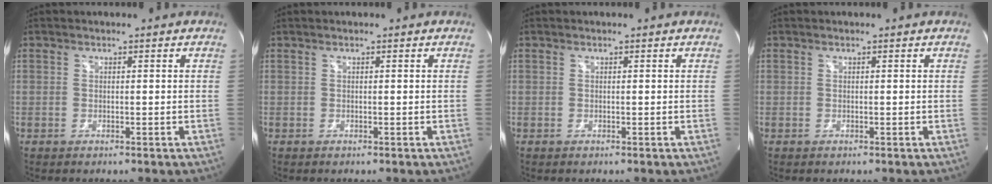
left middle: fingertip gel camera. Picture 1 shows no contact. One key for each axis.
{"total": 0.0}
{"total": 0.0}
{"total": 0.0}